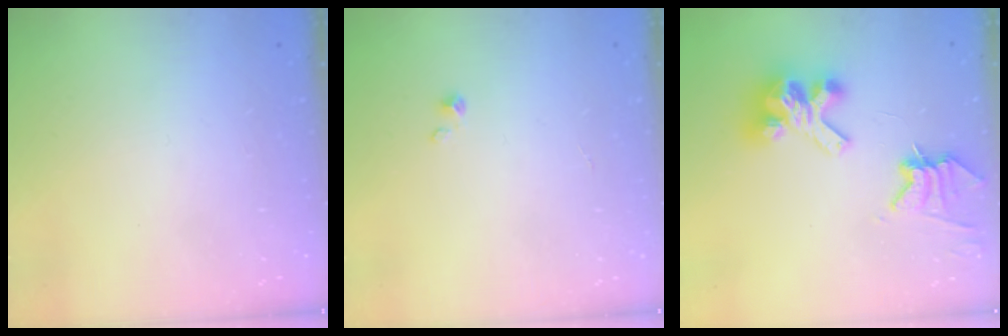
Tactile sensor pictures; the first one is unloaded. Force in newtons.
{"total": 0.7, "press": 0.7, "slide": 0.1}
{"total": 10.4, "press": 10.3, "slide": 1.0}